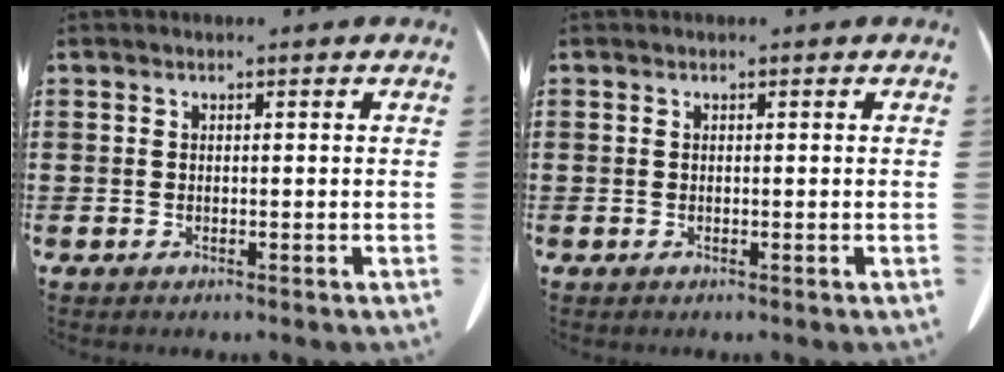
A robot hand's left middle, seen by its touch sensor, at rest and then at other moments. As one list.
[{"total": 0.0}]